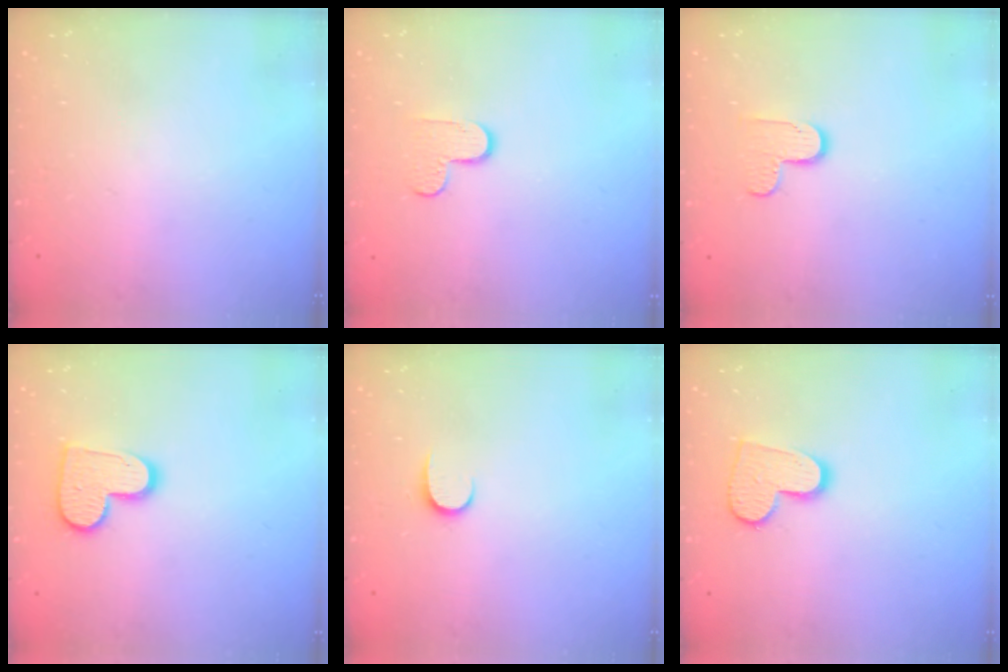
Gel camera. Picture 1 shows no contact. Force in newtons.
{"total": 6.0, "press": 5.9, "slide": 0.6}
{"total": 6.5, "press": 6.5, "slide": 0.5}
{"total": 11.1, "press": 11.1, "slide": 0.4}
{"total": 5.7, "press": 5.7, "slide": 0.7}
{"total": 11.4, "press": 11.4, "slide": 0.9}